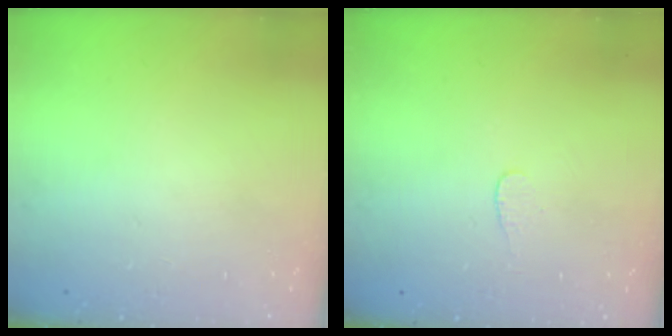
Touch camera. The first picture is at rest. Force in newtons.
{"total": 3.0, "press": 3.0, "slide": 0.2}